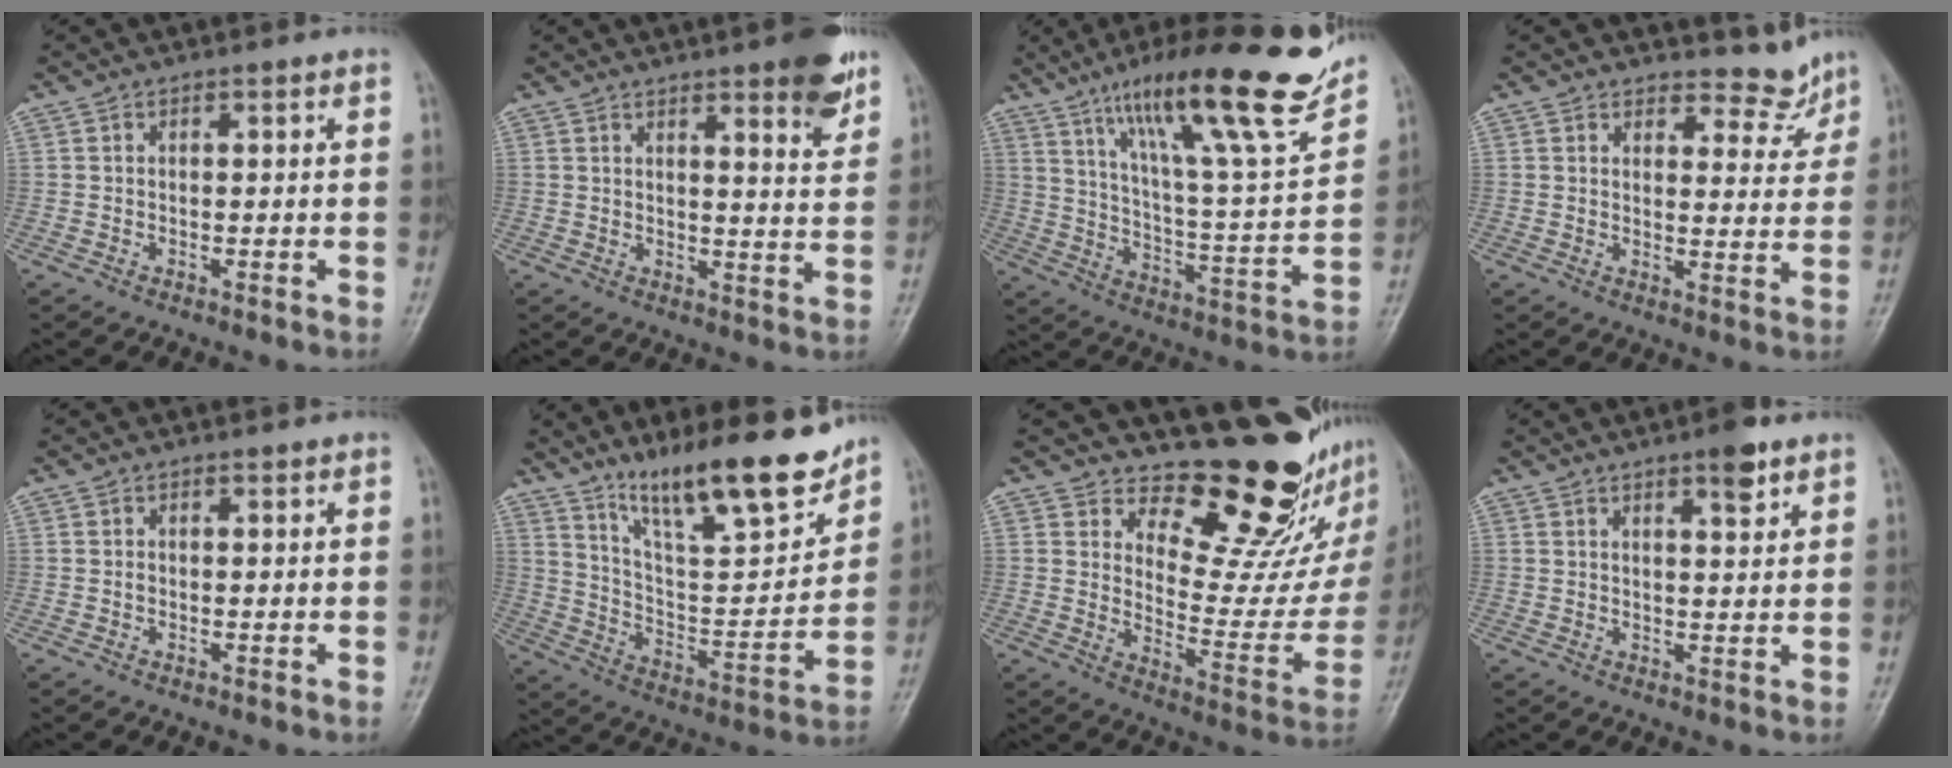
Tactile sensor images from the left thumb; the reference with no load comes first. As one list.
[{"total": 8.5, "force": [5.4, 1.6, 6.4], "torque": [-0.066, -0.030, 0.068]}, {"total": 24.1, "force": [16.4, 3.3, 17.4], "torque": [-0.246, -0.063, 0.266]}, {"total": 6.0, "force": [5.4, 2.4, 0.6], "torque": [0.018, -0.051, 0.068]}, {"total": 0.5, "force": [0.2, 0.4, 0.3], "torque": [-0.003, 0.000, 0.002]}, {"total": 19.2, "force": [14.4, 4.3, 12.0], "torque": [-0.154, -0.085, 0.248]}, {"total": 19.0, "force": [15.5, 6.8, 8.7], "torque": [-0.052, -0.150, 0.211]}, {"total": 4.7, "force": [3.1, 1.3, 3.4], "torque": [-0.039, -0.017, 0.042]}]